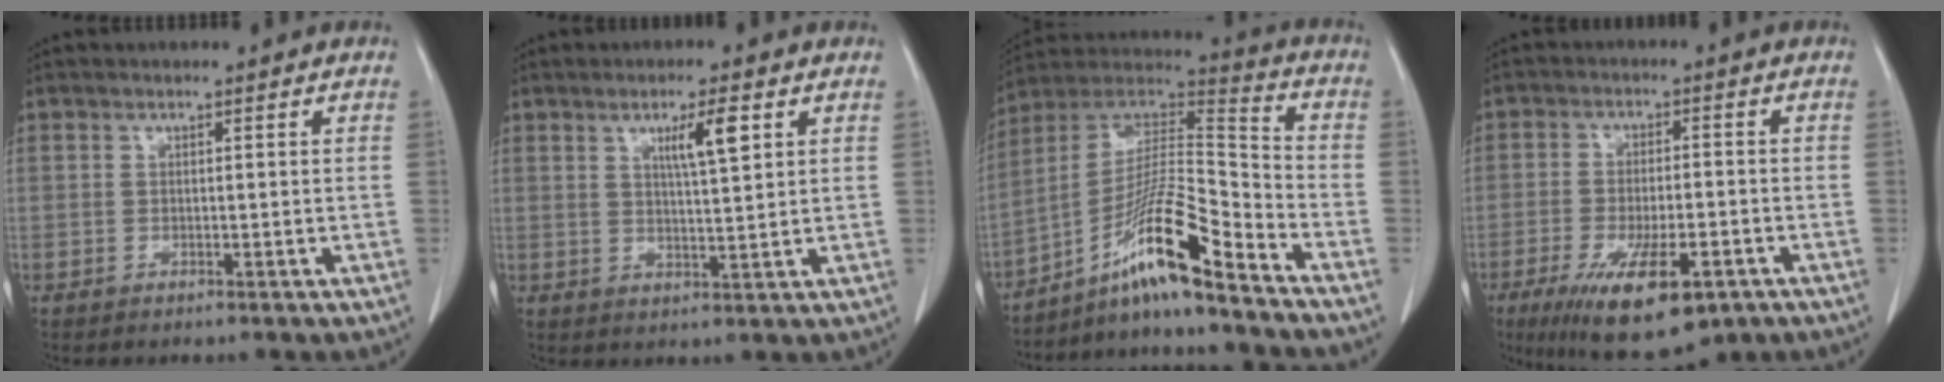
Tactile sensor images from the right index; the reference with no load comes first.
{"total": 5.3, "force": [2.4, 0.4, 4.8], "torque": [-0.079, 0.000, 0.040]}
{"total": 14.3, "force": [-9.8, 0.0, 10.4], "torque": [-0.192, 0.015, -0.175]}
{"total": 13.1, "force": [-7.1, 4.0, 10.2], "torque": [-0.177, -0.021, -0.108]}